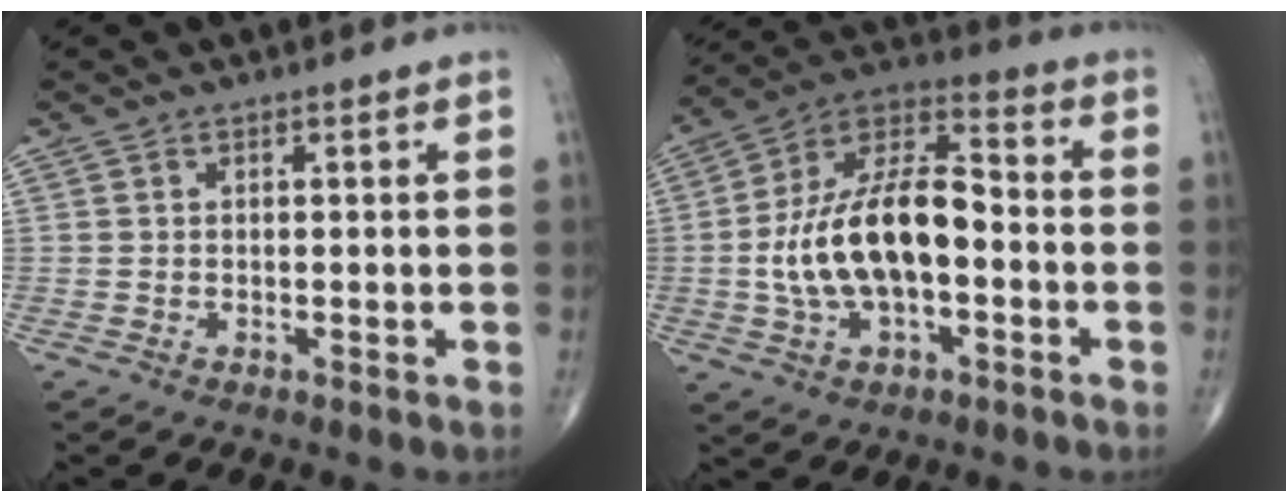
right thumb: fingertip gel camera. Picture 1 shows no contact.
{"total": 18.4, "force": [-2.3, 9.5, 15.6], "torque": [-0.285, 0.041, -0.045]}